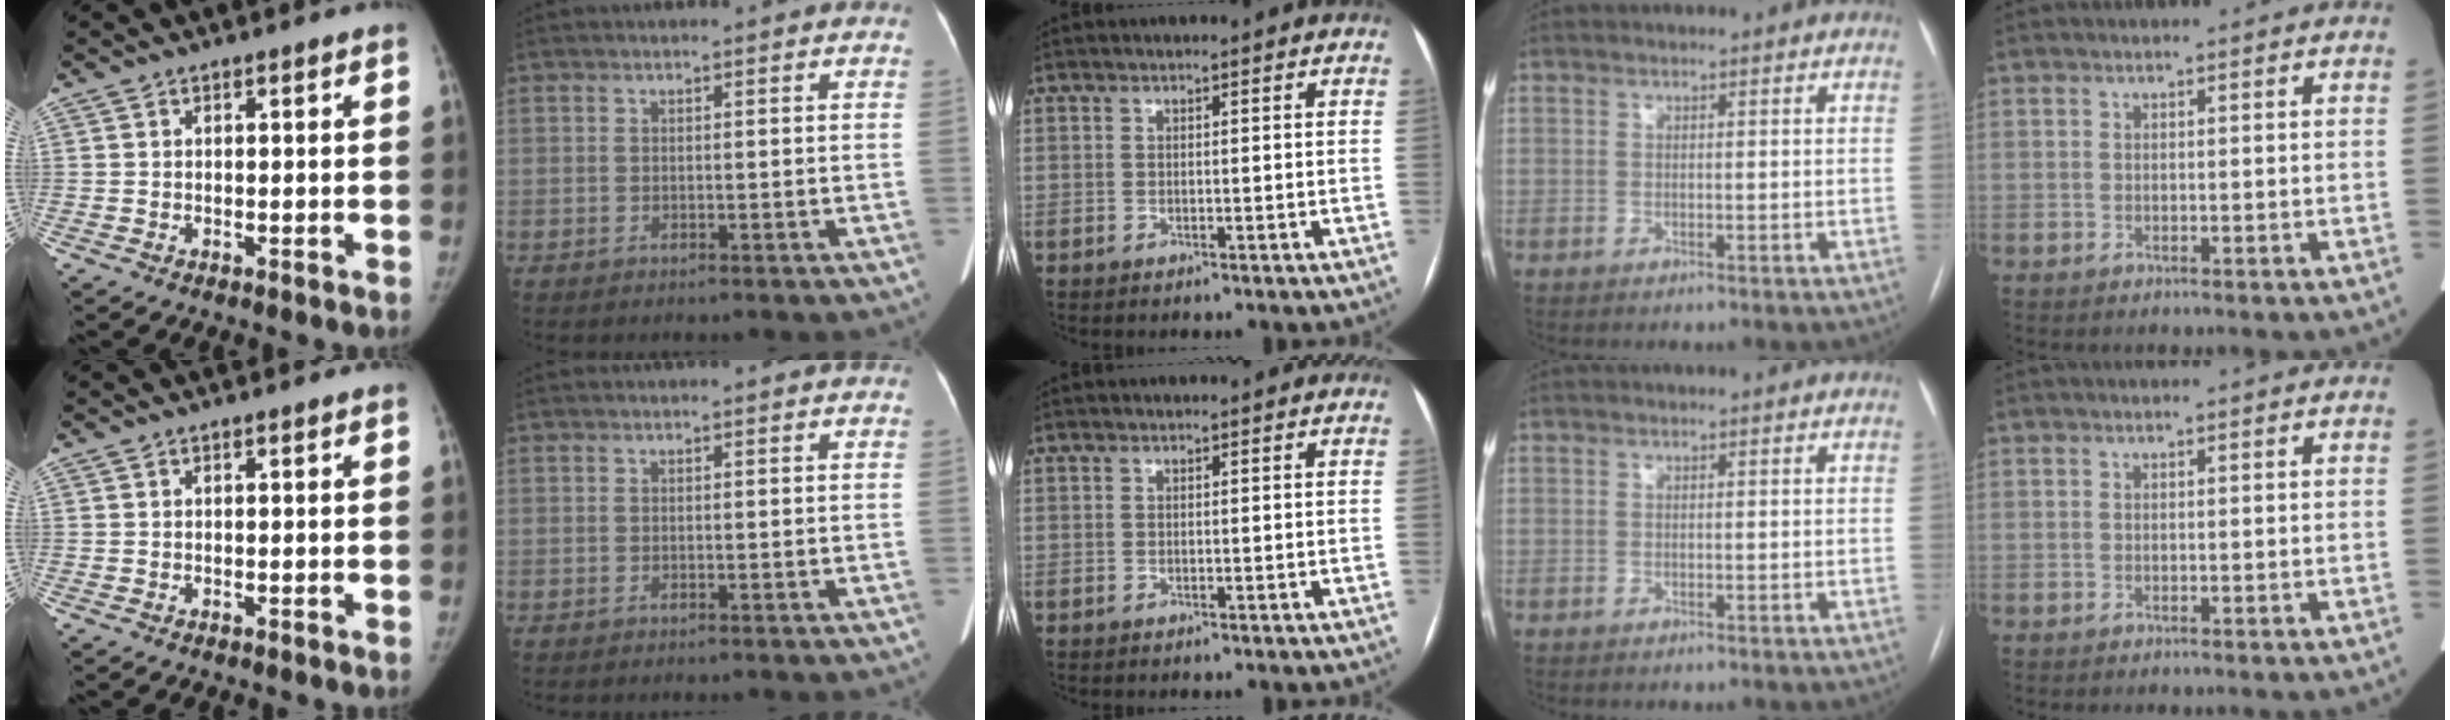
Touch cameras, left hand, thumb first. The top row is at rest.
{}